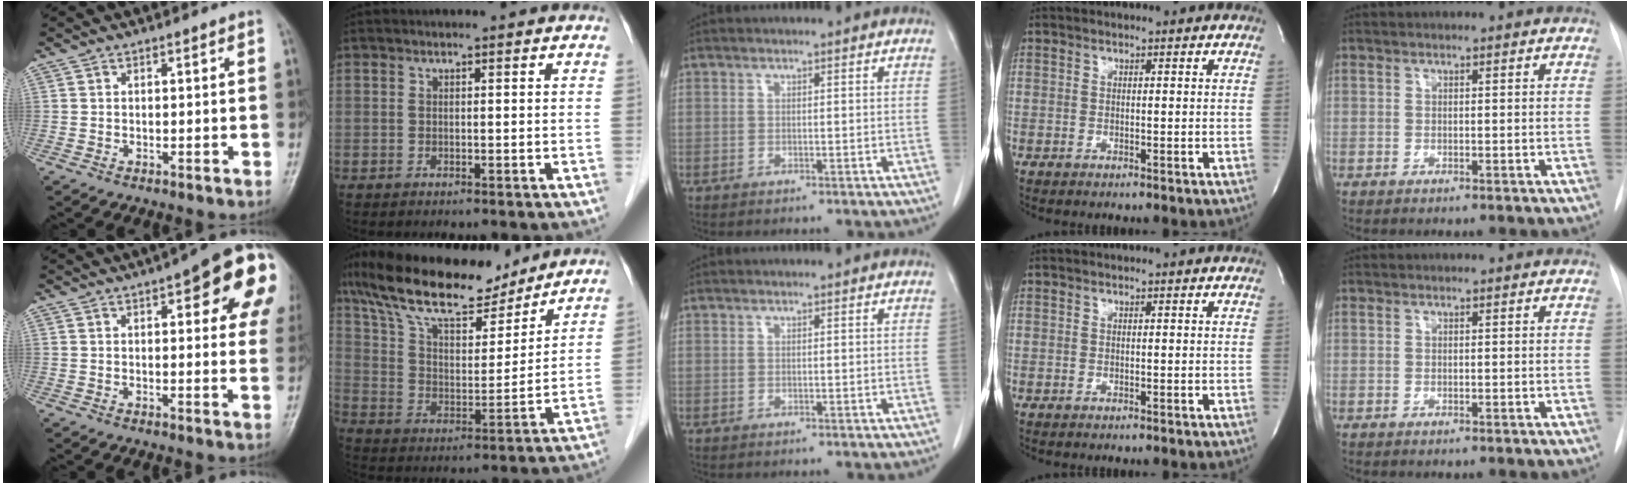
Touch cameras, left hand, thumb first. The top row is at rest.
{"thumb": {"total": 18.2, "force": [7.0, 6.2, 15.6], "torque": [-0.171, -0.006, 0.077]}, "index": {"total": 19.0, "force": [15.1, 5.4, 10.2], "torque": [-0.181, 0.023, 0.261]}}